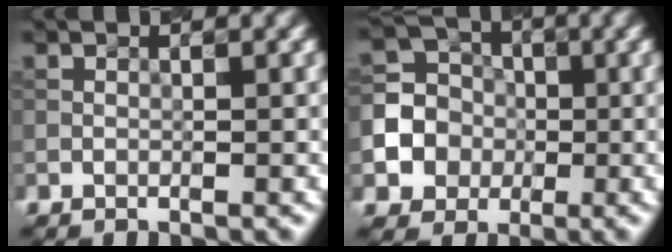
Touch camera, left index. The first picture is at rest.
{"total": 5.4, "force": [-1.2, 5.1, 1.2], "torque": [-0.017, 0.009, -0.041]}